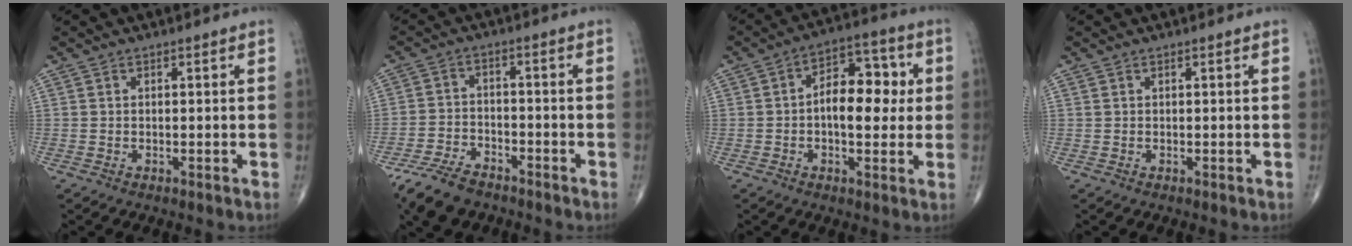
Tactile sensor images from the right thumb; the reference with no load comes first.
{"total": 8.9, "force": [-6.8, 4.1, 4.0], "torque": [-0.077, 0.019, -0.128]}
{"total": 11.1, "force": [0.4, 6.3, 9.1], "torque": [-0.111, 0.023, 0.002]}
{"total": 0.0}